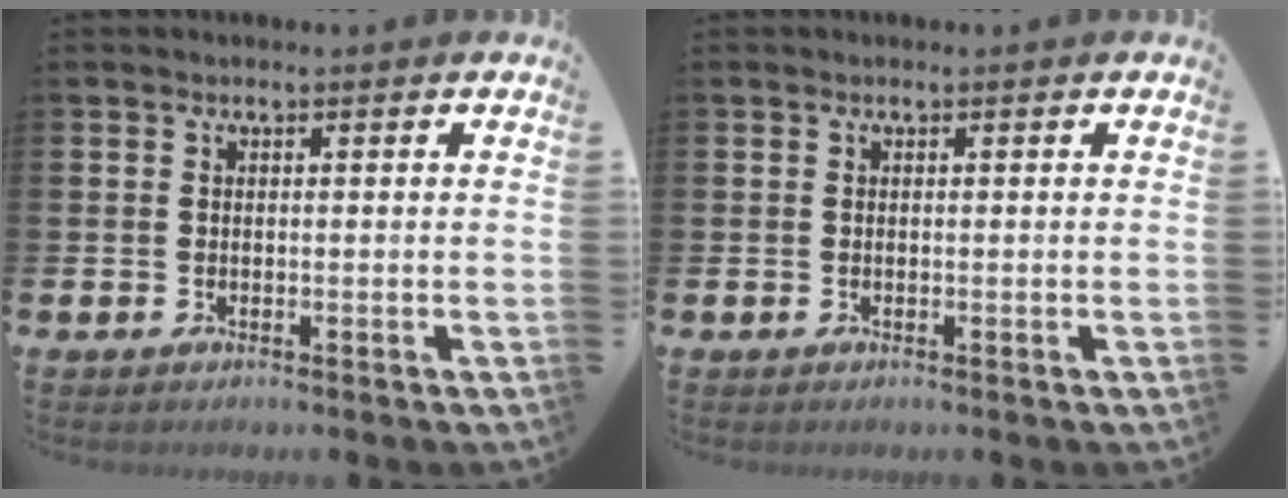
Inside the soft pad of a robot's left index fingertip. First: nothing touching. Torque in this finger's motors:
{"motor_torque": [-0.03, -0.02, -0.01, 0.00]}